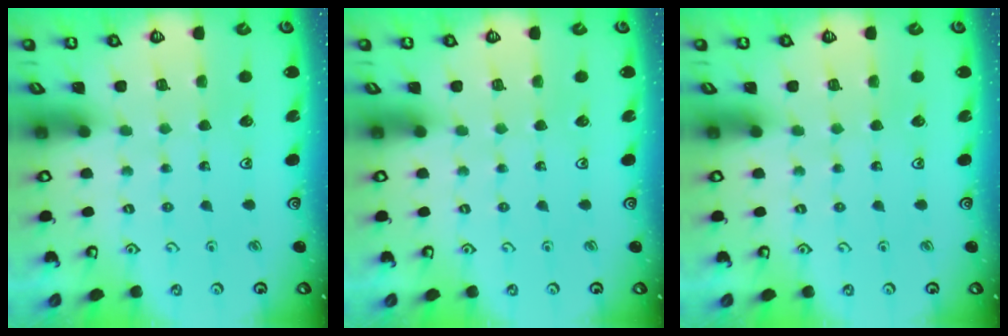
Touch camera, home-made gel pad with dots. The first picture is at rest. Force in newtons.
{"total": 0.0}
{"total": 0.0}